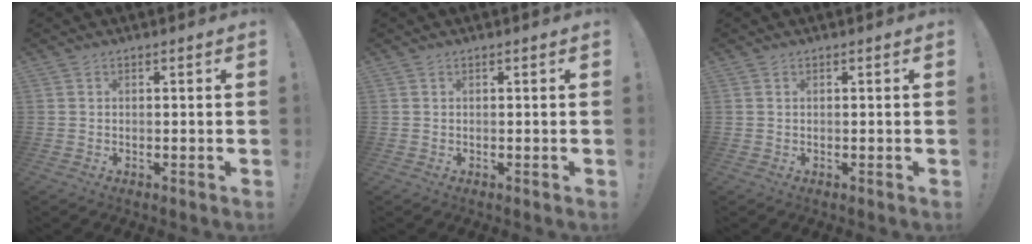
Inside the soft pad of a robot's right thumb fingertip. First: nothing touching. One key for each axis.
{"total": 0.0}
{"total": 0.0}